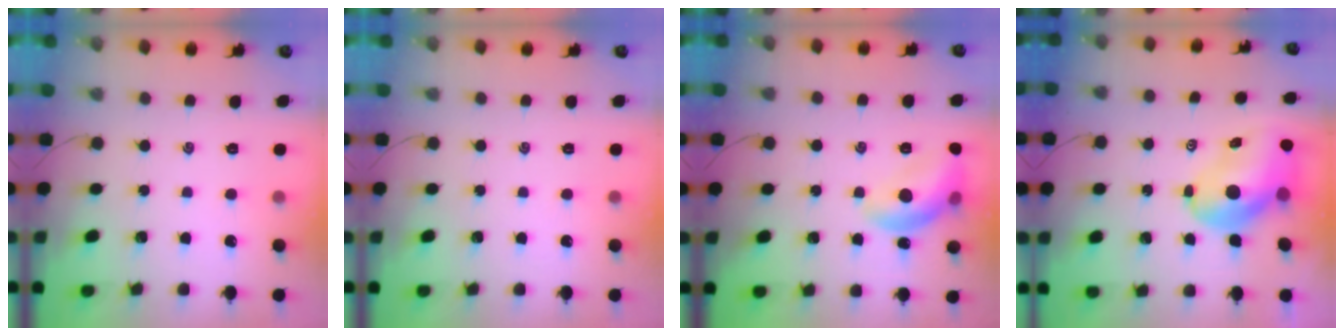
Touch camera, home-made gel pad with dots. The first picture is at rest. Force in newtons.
{"total": 0.0}
{"total": 12.5, "press": 12.4, "slide": 1.0}
{"total": 10.8, "press": 10.3, "slide": 3.1}